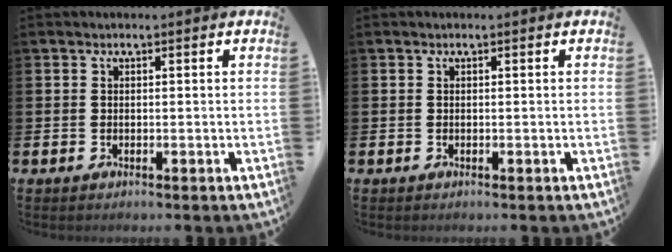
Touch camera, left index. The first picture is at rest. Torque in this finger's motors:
{"motor_torque": [-0.15, 0.16, -0.03, -0.01]}